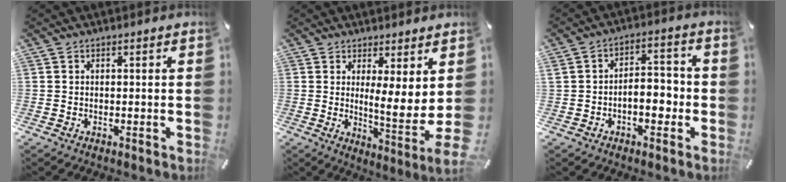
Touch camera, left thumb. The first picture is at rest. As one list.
[{"total": 9.2, "force": [1.6, 0.0, 9.0], "torque": [-0.137, -0.038, 0.028]}, {"total": 6.4, "force": [-2.4, 3.9, 4.5], "torque": [-0.065, 0.018, -0.044]}]